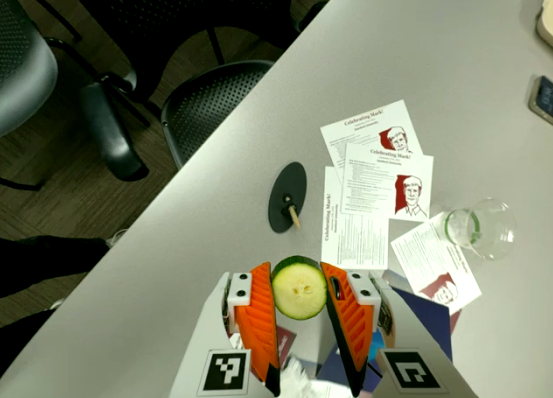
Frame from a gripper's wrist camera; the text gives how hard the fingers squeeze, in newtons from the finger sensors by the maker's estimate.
{"total": 9.1, "left": 8.8, "right": 9.5}